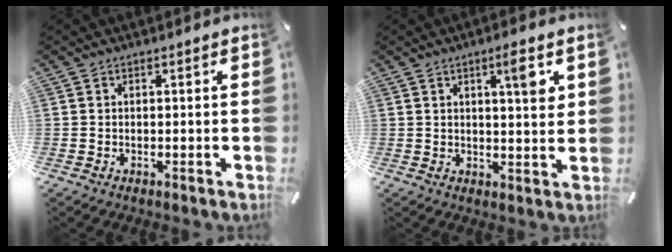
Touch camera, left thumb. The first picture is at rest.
{"total": 6.6, "force": [2.8, 1.3, 5.8], "torque": [-0.078, -0.013, 0.037]}